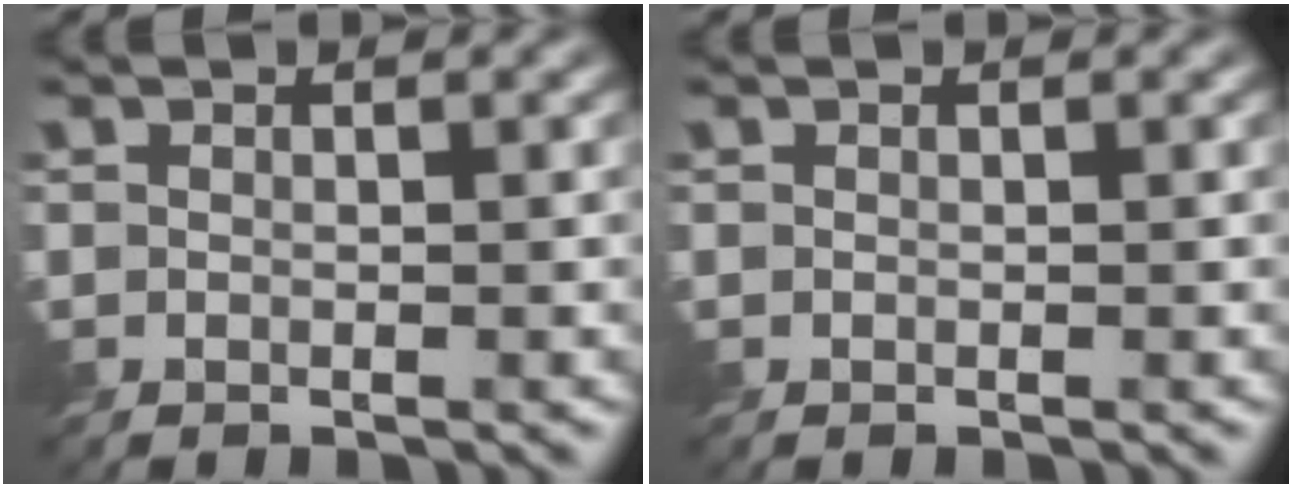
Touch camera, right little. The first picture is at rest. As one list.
[{"total": 0.0}]